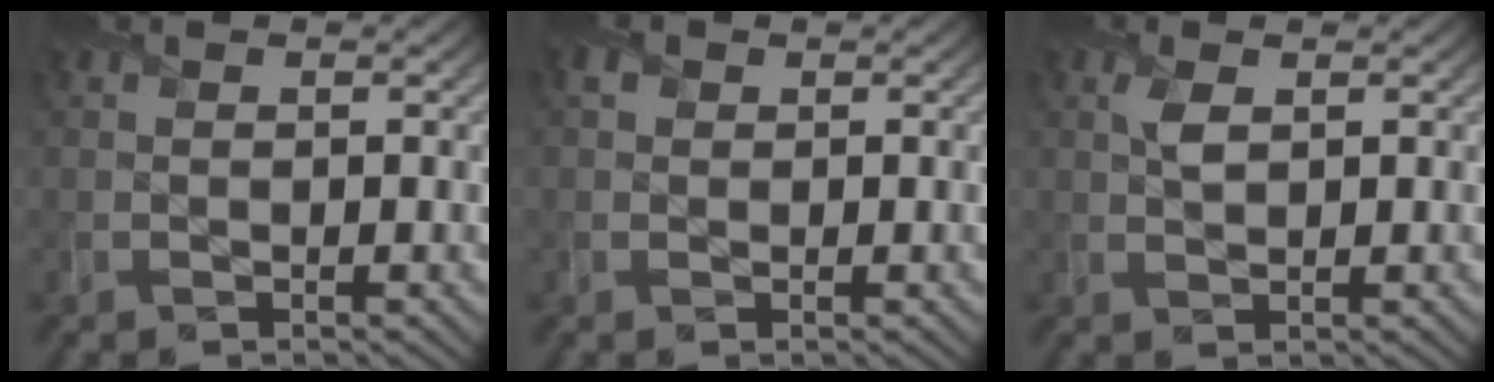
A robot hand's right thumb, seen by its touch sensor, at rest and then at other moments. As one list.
[{"total": 1.3, "force": [0.3, 1.2, 0.4], "torque": [-0.007, -0.001, 0.002]}, {"total": 1.9, "force": [0.7, 0.8, 1.5], "torque": [-0.036, 0.002, 0.016]}]